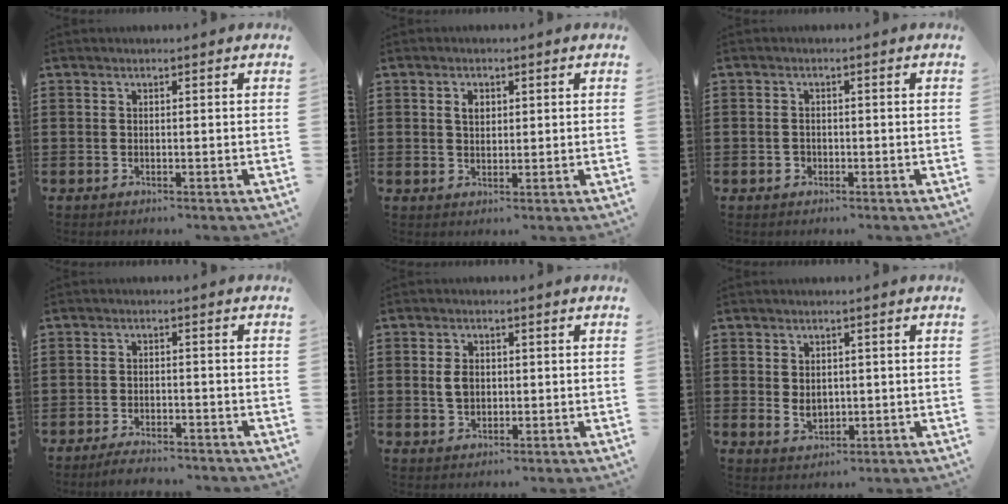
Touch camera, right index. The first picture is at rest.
{"total": 2.0, "force": [0.8, 1.2, 1.4], "torque": [-0.031, 0.008, 0.015]}
{"total": 1.2, "force": [-0.3, 1.0, 0.5], "torque": [-0.012, 0.003, -0.008]}
{"total": 2.7, "force": [-2.7, 0.3, 0.4], "torque": [-0.010, 0.003, -0.054]}
{"total": 3.1, "force": [0.1, 2.1, 2.2], "torque": [-0.054, 0.004, 0.000]}
{"total": 2.5, "force": [0.1, 2.1, 1.4], "torque": [-0.024, 0.004, -0.001]}